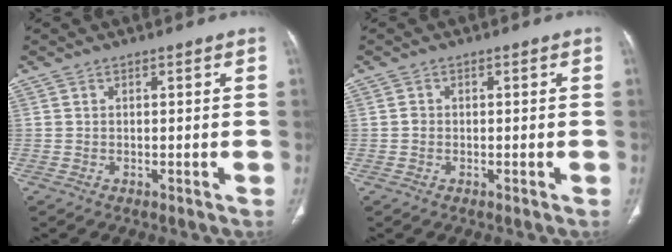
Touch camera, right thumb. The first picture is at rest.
{"total": 0.9, "force": [-0.1, 0.8, 0.4], "torque": [-0.004, 0.003, -0.003]}